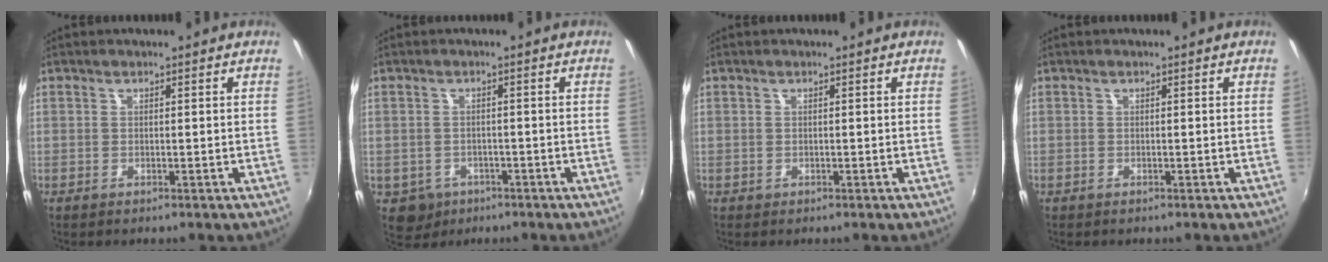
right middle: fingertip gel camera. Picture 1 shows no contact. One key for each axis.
{"total": 4.6, "fx": -2.0, "fy": 3.9, "fz": 1.3, "tx": -0.034, "ty": -0.004, "tz": -0.024}
{"total": 0.0}
{"total": 0.0}